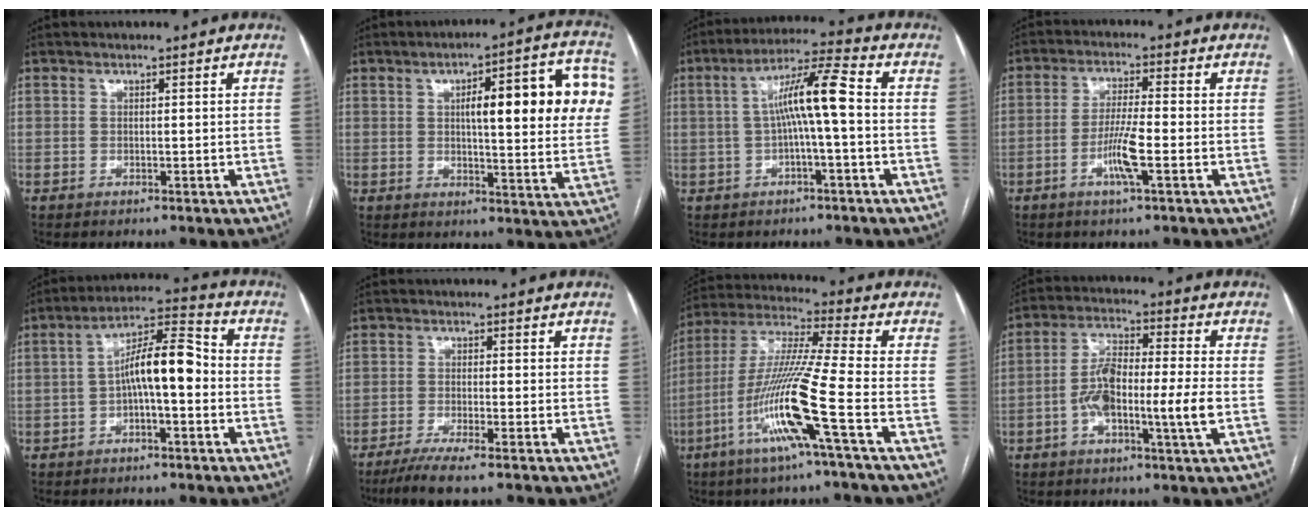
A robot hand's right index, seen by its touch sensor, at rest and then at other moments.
{"total": 17.2, "force": [4.0, 3.3, 16.4], "torque": [-0.206, 0.027, 0.049]}
{"total": 8.7, "force": [0.0, 0.2, 8.7], "torque": [-0.156, 0.026, -0.004]}
{"total": 8.8, "force": [-2.9, 0.4, 8.2], "torque": [-0.164, -0.005, -0.056]}
{"total": 9.6, "force": [-1.1, 2.3, 9.3], "torque": [-0.161, 0.034, -0.020]}
{"total": 6.3, "force": [-4.6, -0.1, 4.3], "torque": [-0.073, -0.015, -0.081]}
{"total": 15.2, "force": [-6.0, -1.6, 13.9], "torque": [-0.288, -0.013, -0.119]}
{"total": 10.9, "force": [-2.3, 1.2, 10.5], "torque": [-0.206, 0.014, -0.046]}